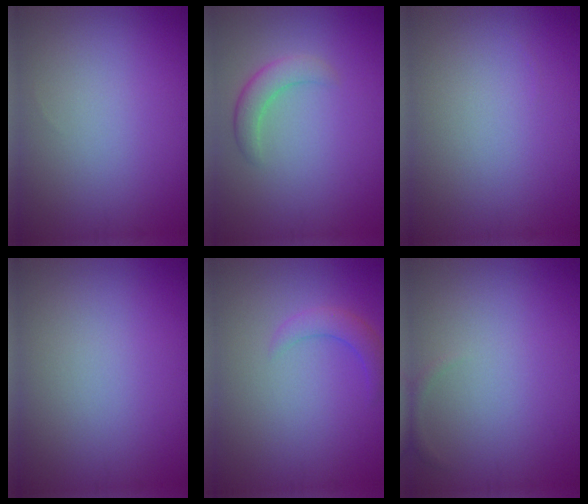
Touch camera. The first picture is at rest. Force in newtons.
{"total": 2.5, "press": 2.5, "slide": 0.0}
{"total": 0.0}
{"total": 0.0}
{"total": 2.1, "press": 2.1, "slide": 0.2}
{"total": 0.6, "press": 0.6, "slide": 0.1}